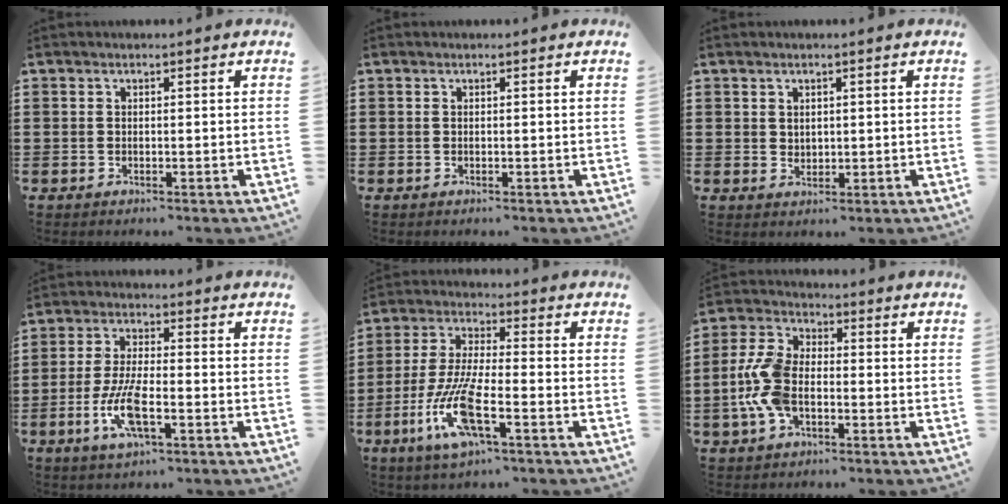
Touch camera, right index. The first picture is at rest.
{"total": 0.0}
{"total": 1.6, "force": [1.1, 1.1, 0.3], "torque": [-0.009, 0.004, 0.022]}
{"total": 7.9, "force": [-2.9, 2.3, 7.0], "torque": [-0.161, -0.018, -0.057]}
{"total": 10.5, "force": [-5.1, 2.2, 8.9], "torque": [-0.212, -0.018, -0.101]}
{"total": 8.5, "force": [-1.8, 4.9, 6.7], "torque": [-0.182, -0.006, -0.046]}